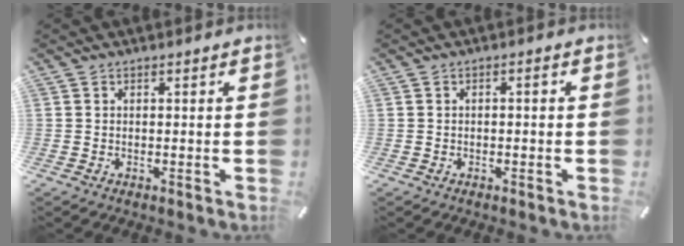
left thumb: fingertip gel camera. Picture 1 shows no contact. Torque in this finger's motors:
{"motor_torque": [-0.25, -0.08, -0.06, 0.02, 0.05]}